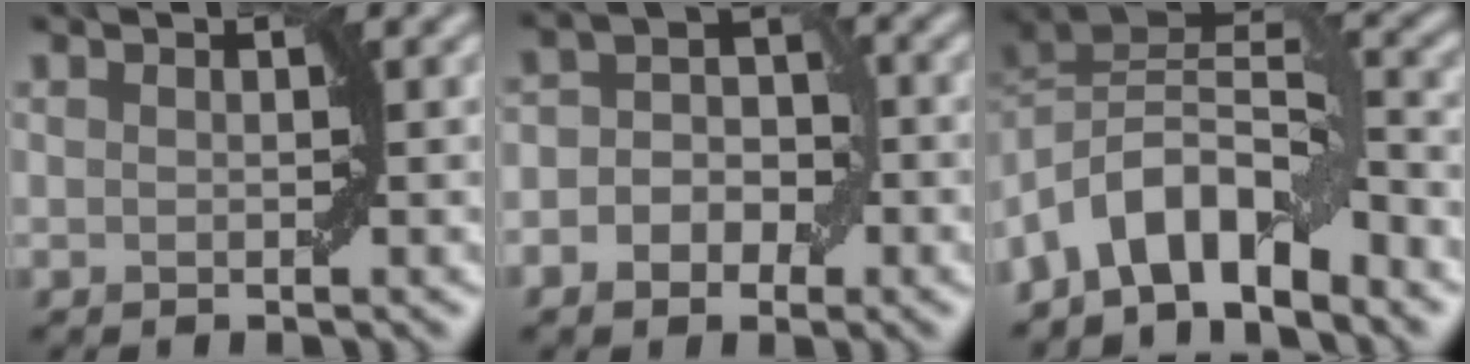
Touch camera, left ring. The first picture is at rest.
{"total": 4.5, "force": [-1.3, 3.3, 2.8], "torque": [-0.021, 0.010, -0.026]}
{"total": 7.4, "force": [-4.1, 3.4, 5.2], "torque": [-0.067, 0.016, -0.088]}